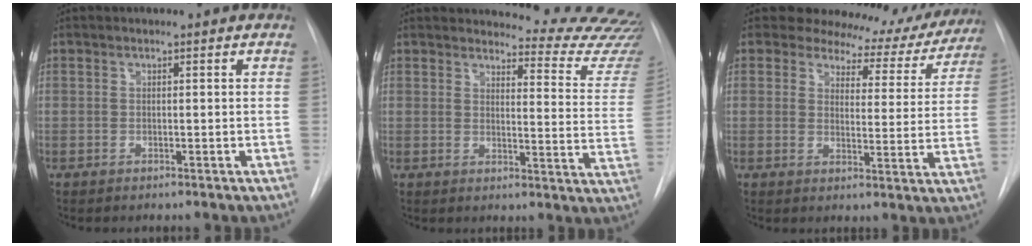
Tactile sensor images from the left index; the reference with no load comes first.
{"total": 17.7, "force": [17.4, 1.8, 2.6], "torque": [-0.008, -0.125, 0.170]}
{"total": 13.7, "force": [12.6, 5.0, 1.9], "torque": [0.004, -0.023, 0.127]}